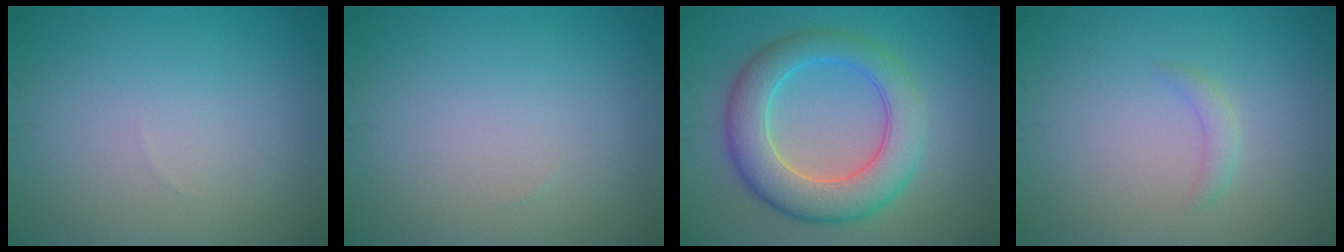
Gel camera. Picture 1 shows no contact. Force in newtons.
{"total": 0.0}
{"total": 7.5, "press": 7.5, "slide": 0.3}
{"total": 1.1, "press": 1.1, "slide": 0.1}